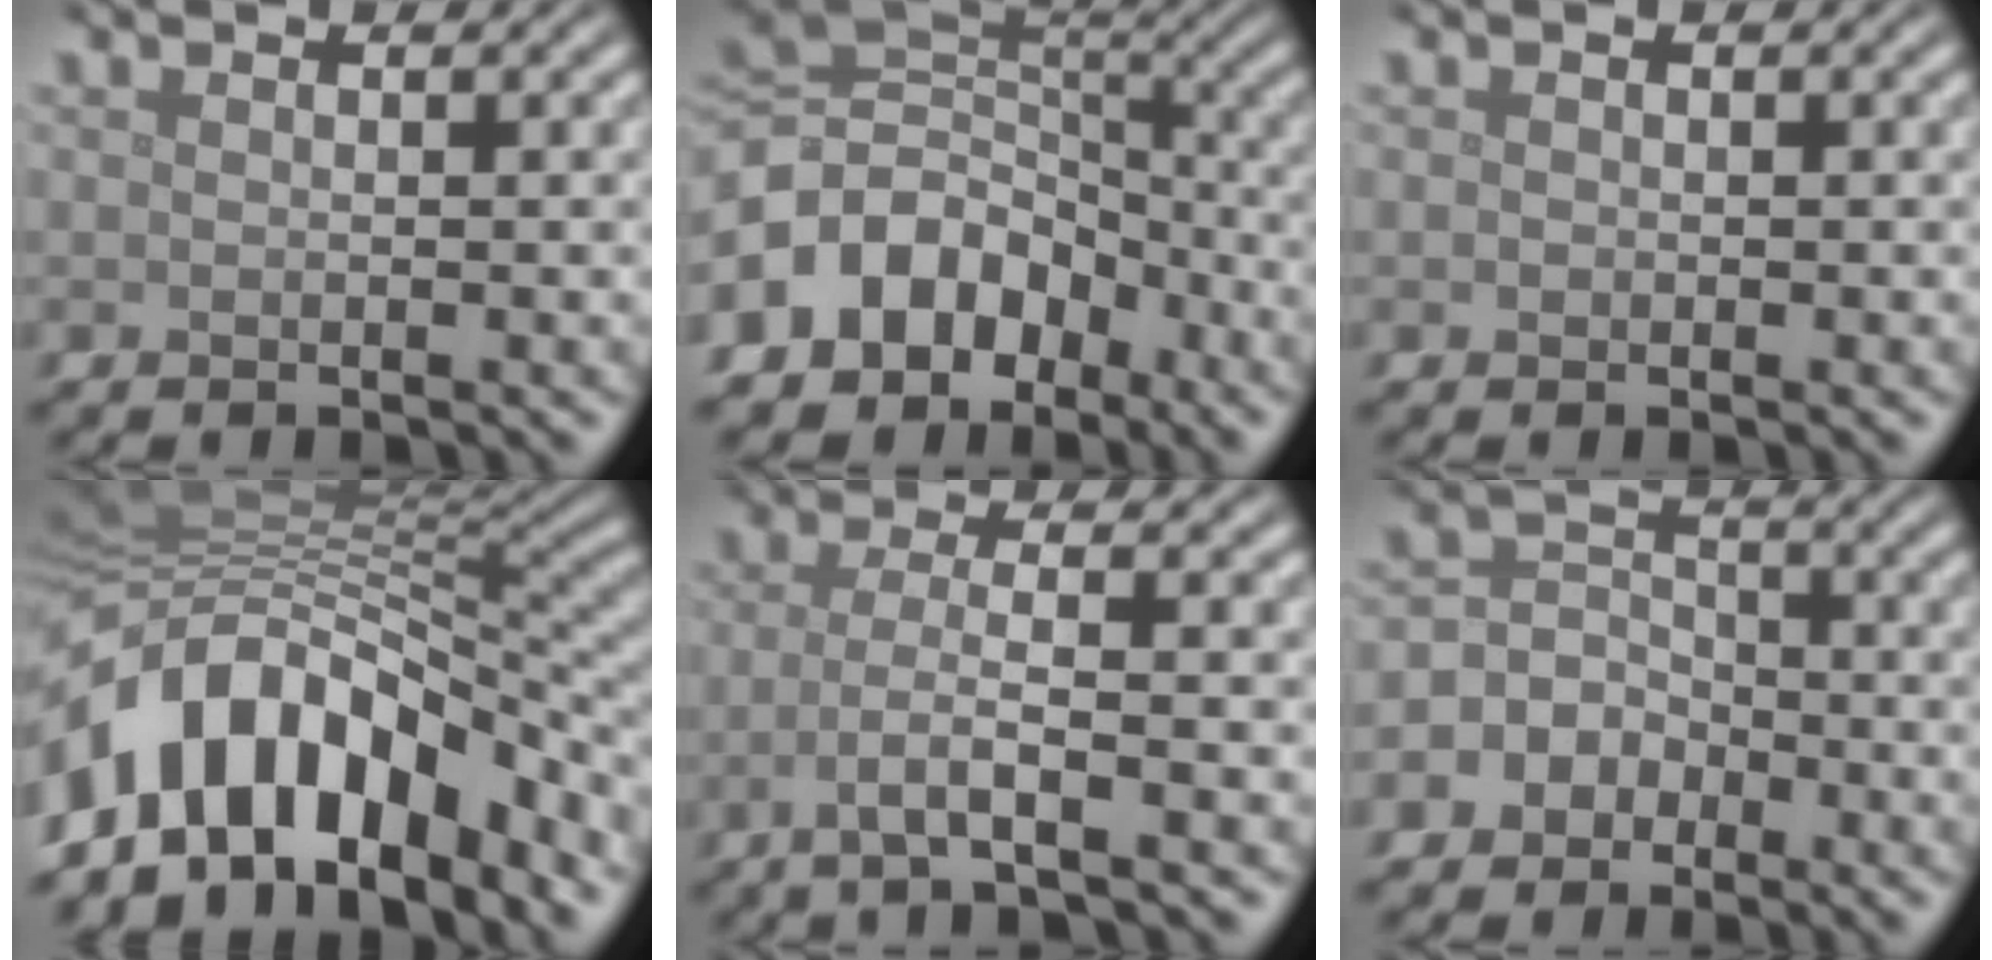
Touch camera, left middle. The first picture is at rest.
{"total": 9.3, "force": [-4.6, 7.0, 4.0], "torque": [-0.073, 0.005, -0.101]}
{"total": 0.0}
{"total": 13.7, "force": [-6.2, 8.1, 9.2], "torque": [-0.156, 0.017, -0.114]}
{"total": 3.4, "force": [-1.2, 0.7, 3.2], "torque": [-0.058, -0.002, -0.032]}
{"total": 5.1, "force": [-2.4, 4.3, 1.1], "torque": [0.003, 0.010, -0.065]}